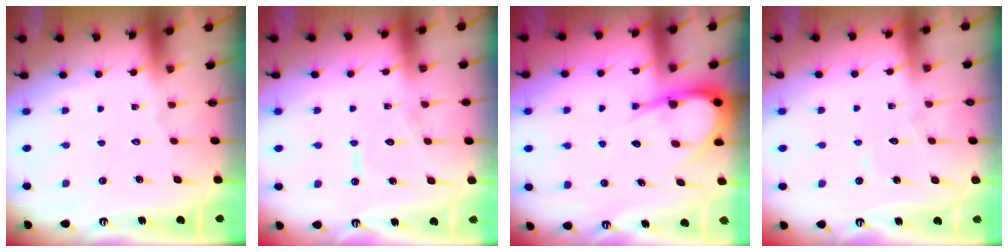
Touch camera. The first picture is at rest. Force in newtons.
{"total": 6.3, "press": 6.2, "slide": 0.6}
{"total": 8.2, "press": 8.2, "slide": 0.8}
{"total": 3.9, "press": 3.8, "slide": 0.5}